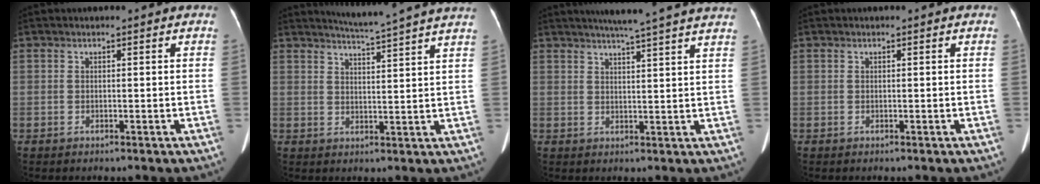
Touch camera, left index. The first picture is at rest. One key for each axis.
{"total": 11.1, "fx": 10.2, "fy": -1.6, "fz": 4.1, "tx": -0.070, "ty": -0.016, "tz": 0.124}
{"total": 14.0, "fx": 12.2, "fy": -0.6, "fz": 6.8, "tx": -0.106, "ty": 0.003, "tz": 0.145}
{"total": 0.0}